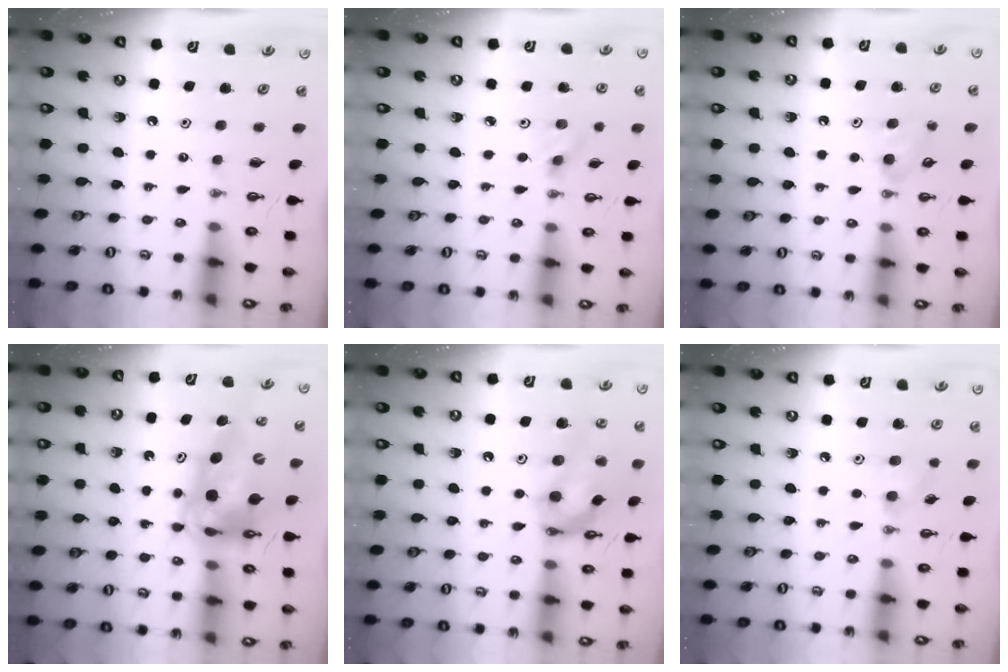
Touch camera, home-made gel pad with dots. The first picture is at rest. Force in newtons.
{"total": 2.9, "press": 2.6, "slide": 1.4}
{"total": 5.3, "press": 5.1, "slide": 1.4}
{"total": 14.3, "press": 14.3, "slide": 1.2}
{"total": 15.6, "press": 15.5, "slide": 1.8}
{"total": 6.4, "press": 6.2, "slide": 1.4}